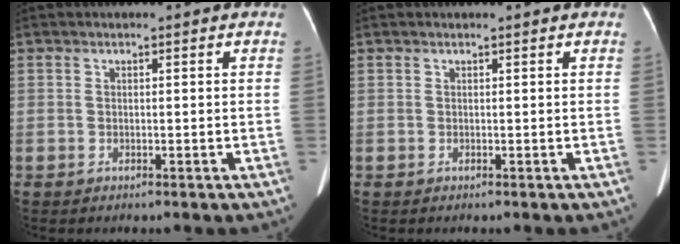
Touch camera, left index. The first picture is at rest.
{"total": 0.0}